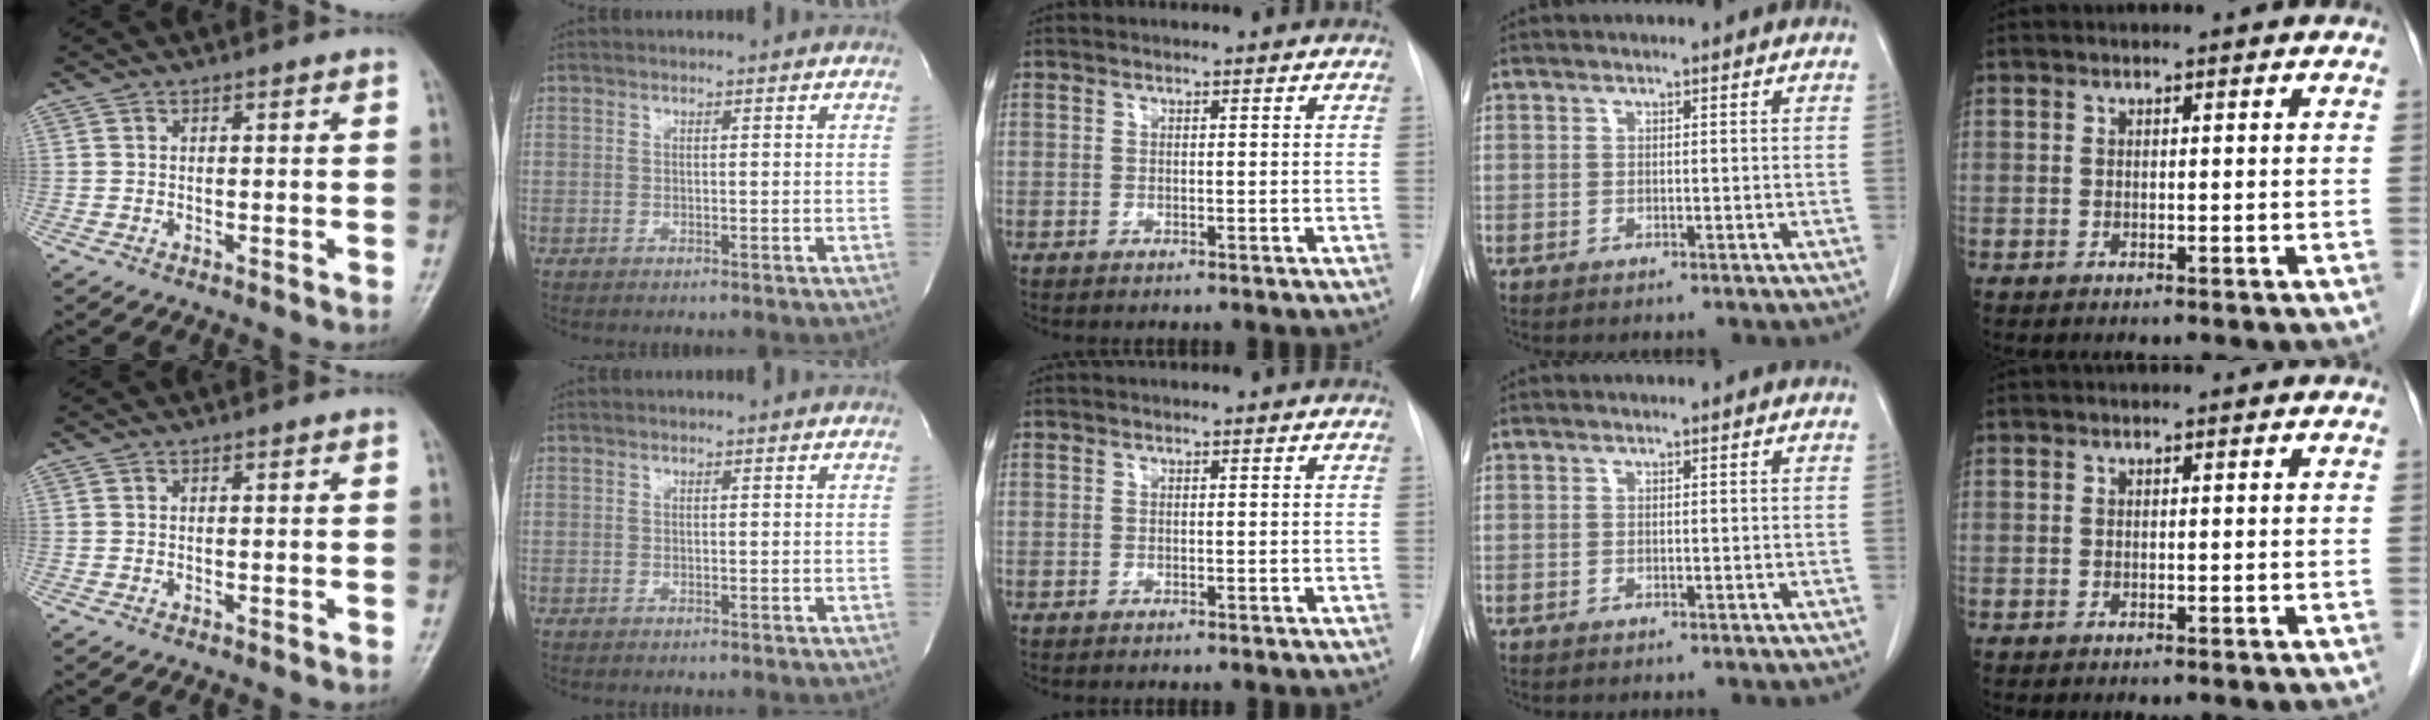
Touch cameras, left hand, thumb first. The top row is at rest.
{}